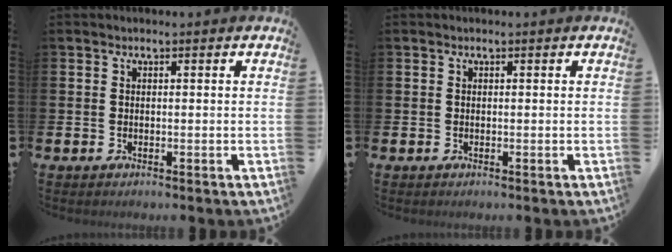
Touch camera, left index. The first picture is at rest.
{"total": 0.0}